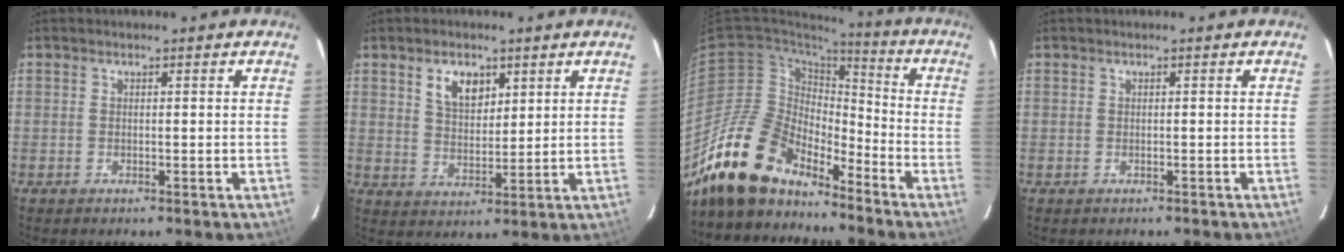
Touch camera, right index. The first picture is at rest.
{"total": 6.5, "force": [3.4, 3.8, 4.1], "torque": [-0.068, 0.008, 0.067]}
{"total": 17.2, "force": [-14.3, 7.0, 6.5], "torque": [-0.133, 0.000, -0.261]}
{"total": 0.7, "force": [-0.4, 0.6, -0.1], "torque": [0.002, 0.000, -0.001]}